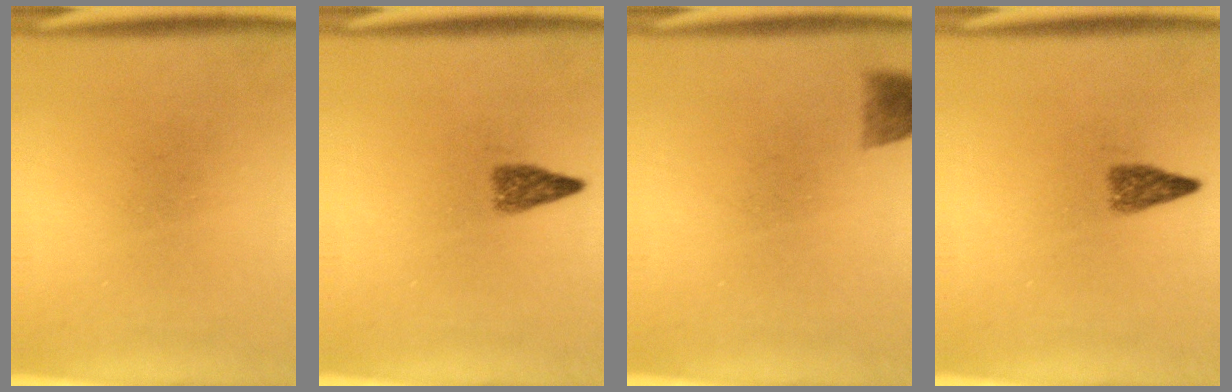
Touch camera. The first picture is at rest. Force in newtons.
{"total": 2.3}
{"total": 3.0}
{"total": 2.3}